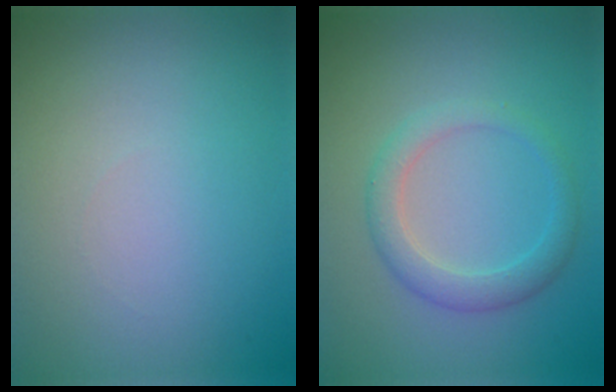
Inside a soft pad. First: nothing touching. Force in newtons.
{"total": 2.7, "press": 2.7, "slide": 0.2}